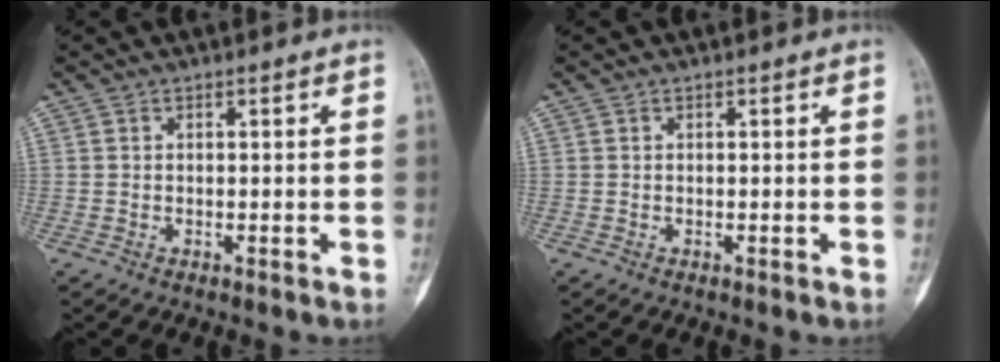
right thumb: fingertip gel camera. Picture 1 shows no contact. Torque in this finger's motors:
{"motor_torque": [0.04, 0.04, 0.10, 0.02, 0.03]}